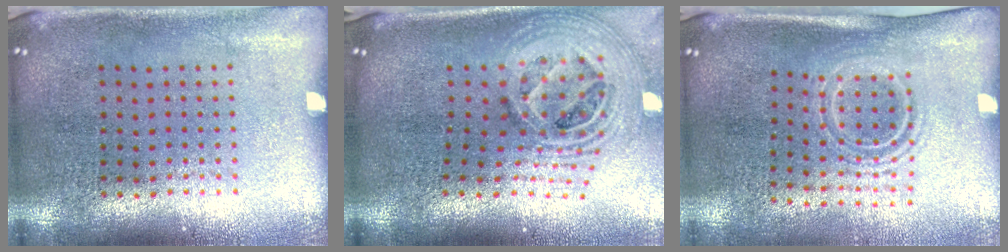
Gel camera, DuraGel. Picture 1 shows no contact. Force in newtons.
{"total": 2.6, "press": 1.9, "slide": 1.9}
{"total": 1.6, "press": 1.2, "slide": 1.1}